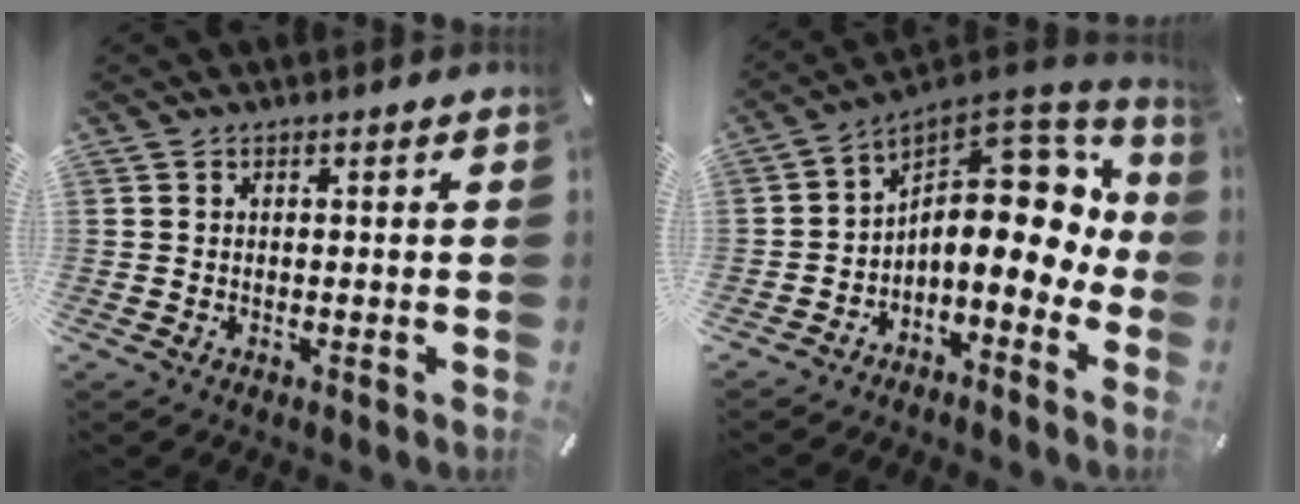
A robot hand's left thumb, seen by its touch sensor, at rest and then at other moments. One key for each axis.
{"total": 15.9, "fx": 3.2, "fy": 9.7, "fz": 12.2, "tx": -0.159, "ty": -0.041, "tz": 0.055}